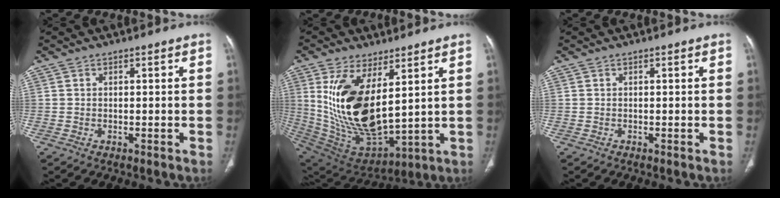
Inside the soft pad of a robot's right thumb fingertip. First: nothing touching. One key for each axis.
{"total": 20.0, "fx": 5.4, "fy": 9.3, "fz": 16.9, "tx": -0.318, "ty": -0.039, "tz": 0.128}
{"total": 0.0}